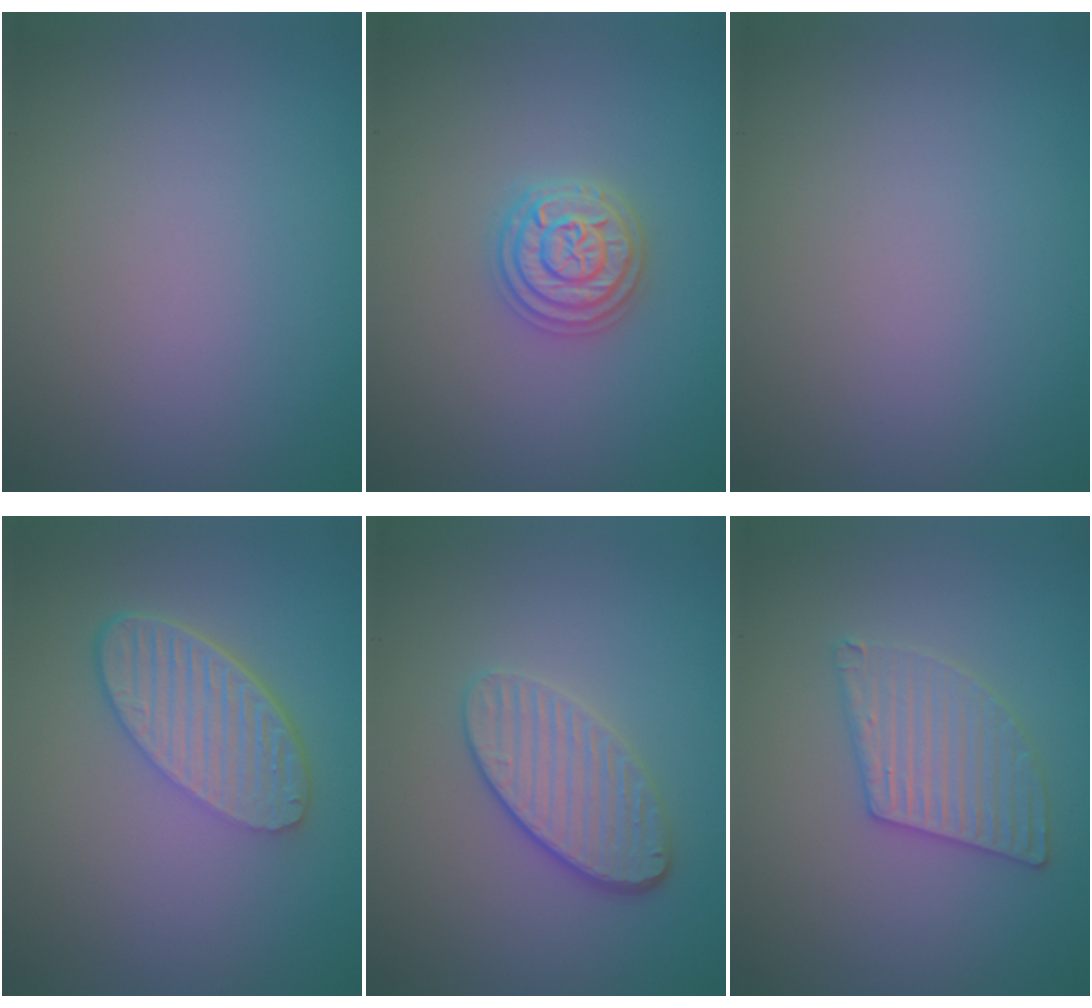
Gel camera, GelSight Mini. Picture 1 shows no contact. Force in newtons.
{"total": 3.6, "press": 3.6, "slide": 0.5}
{"total": 0.0}
{"total": 5.6, "press": 4.2, "slide": 3.7}
{"total": 4.0, "press": 3.2, "slide": 2.4}
{"total": 3.0, "press": 3.0, "slide": 0.2}